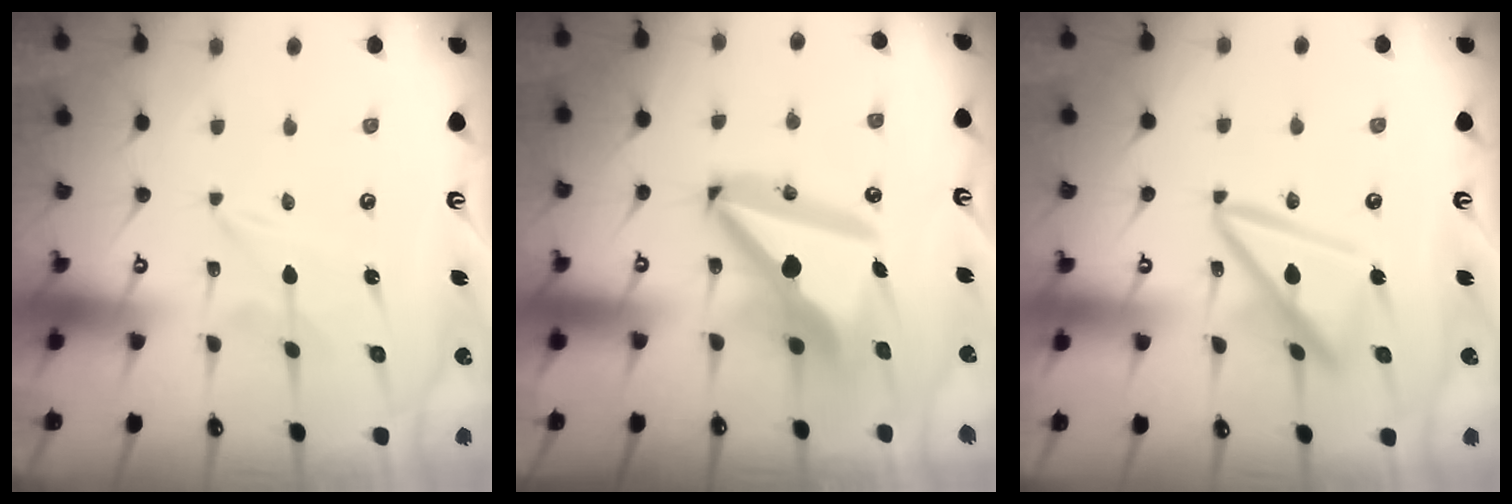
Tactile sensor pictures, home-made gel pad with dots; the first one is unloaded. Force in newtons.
{"total": 16.3, "press": 16.2, "slide": 1.9}
{"total": 14.5, "press": 14.4, "slide": 1.6}